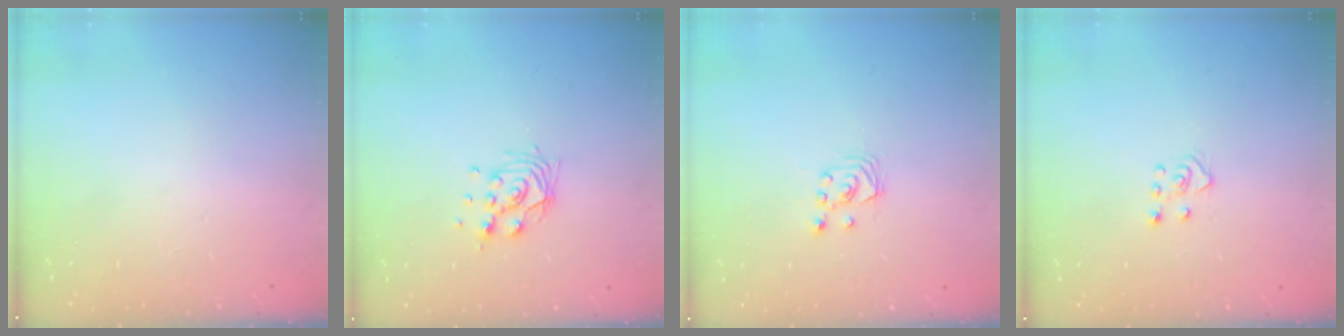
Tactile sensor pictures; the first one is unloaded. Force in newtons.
{"total": 11.0, "press": 10.6, "slide": 2.9}
{"total": 2.9, "press": 2.8, "slide": 0.3}
{"total": 4.3, "press": 4.2, "slide": 0.5}